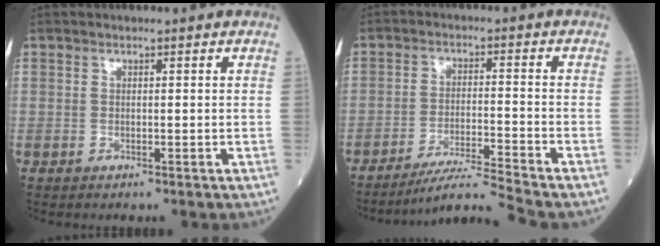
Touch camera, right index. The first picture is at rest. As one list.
[{"total": 7.5, "force": [-6.8, -2.7, 1.9], "torque": [-0.031, -0.018, -0.121]}]